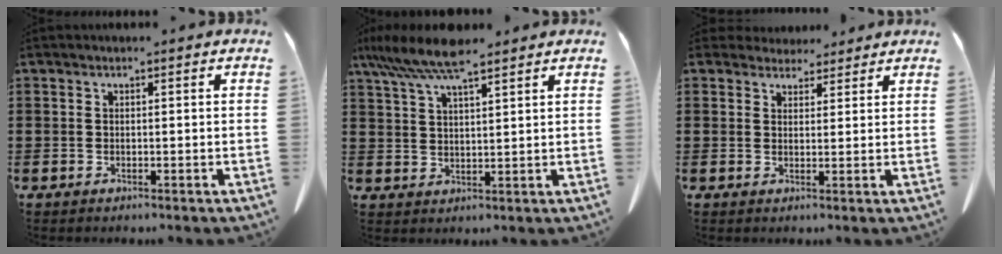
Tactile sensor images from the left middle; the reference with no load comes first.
{"total": 7.8, "force": [5.9, 1.2, 5.0], "torque": [-0.113, -0.016, 0.106]}
{"total": 3.6, "force": [3.3, 1.4, 0.5], "torque": [-0.012, -0.006, 0.062]}